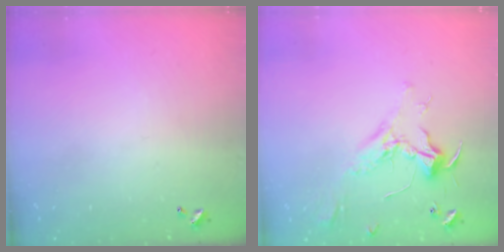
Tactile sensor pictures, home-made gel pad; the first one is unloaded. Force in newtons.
{"total": 2.4, "press": 2.3, "slide": 0.8}